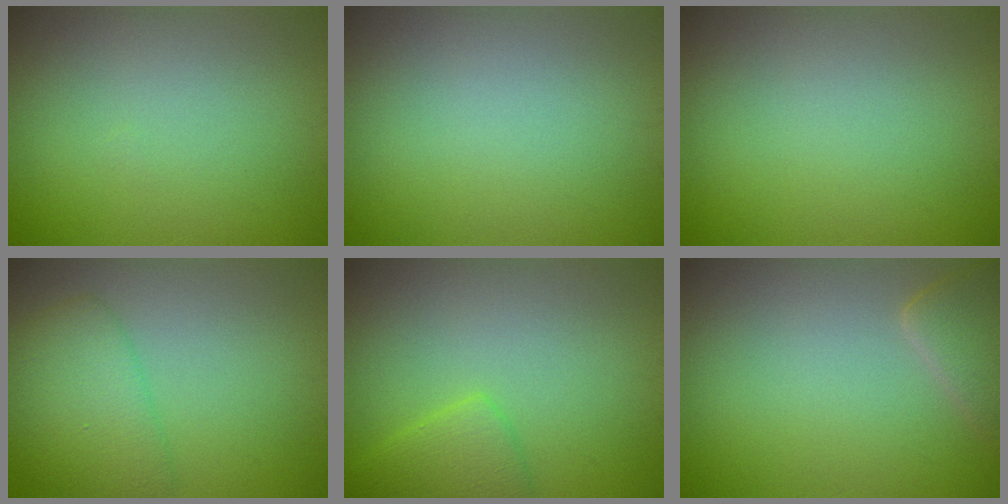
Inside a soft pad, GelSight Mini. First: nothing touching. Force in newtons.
{"total": 0.0}
{"total": 0.0}
{"total": 3.9, "press": 3.9, "slide": 0.2}
{"total": 2.8, "press": 2.7, "slide": 0.2}
{"total": 2.8, "press": 2.8, "slide": 0.2}